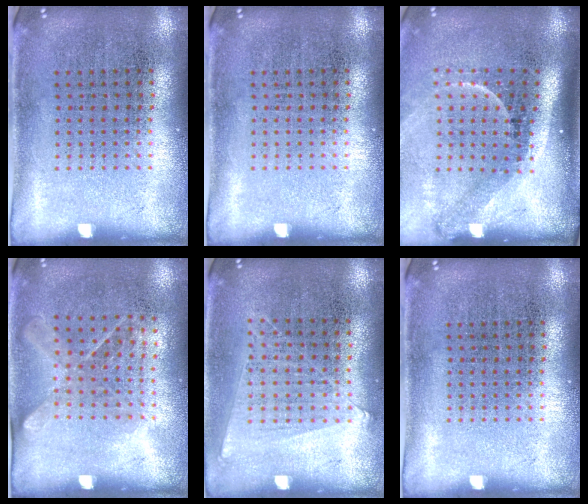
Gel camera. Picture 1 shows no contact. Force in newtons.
{"total": 0.0}
{"total": 2.2, "press": 1.5, "slide": 1.7}
{"total": 1.2, "press": 1.0, "slide": 0.7}
{"total": 1.1, "press": 1.0, "slide": 0.4}
{"total": 0.0}